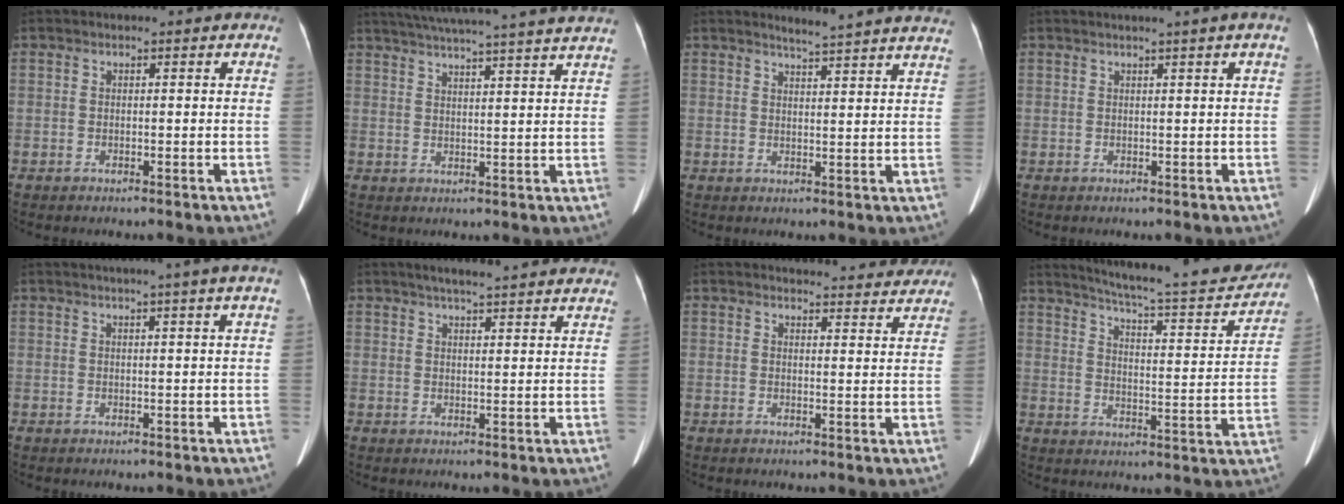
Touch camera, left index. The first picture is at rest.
{"total": 23.1, "force": [20.9, -0.8, 9.9], "torque": [-0.166, -0.009, 0.269]}
{"total": 12.7, "force": [12.0, -0.5, 4.0], "torque": [-0.056, -0.035, 0.131]}
{"total": 2.1, "force": [1.4, -0.8, 1.4], "torque": [-0.018, 0.001, 0.025]}
{"total": 4.7, "force": [3.5, -1.4, 2.8], "torque": [-0.039, 0.008, 0.043]}
{"total": 15.4, "force": [14.0, 1.5, 6.4], "torque": [-0.086, 0.027, 0.171]}
{"total": 14.3, "force": [13.8, 2.6, 2.8], "torque": [-0.010, -0.017, 0.142]}
{"total": 21.4, "force": [19.5, 2.0, 8.5], "torque": [-0.132, -0.041, 0.254]}